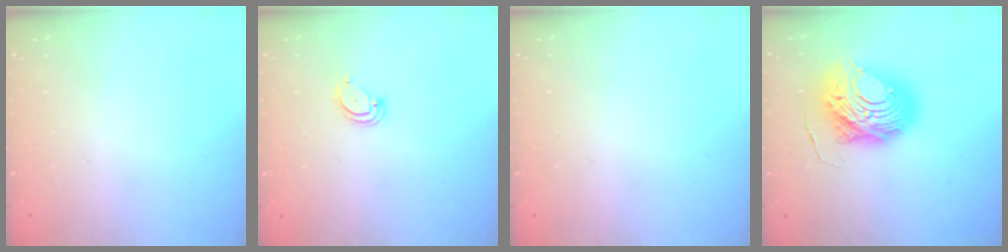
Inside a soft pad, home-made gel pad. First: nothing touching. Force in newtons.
{"total": 2.9, "press": 2.9, "slide": 0.2}
{"total": 0.0}
{"total": 12.6, "press": 12.6, "slide": 1.3}